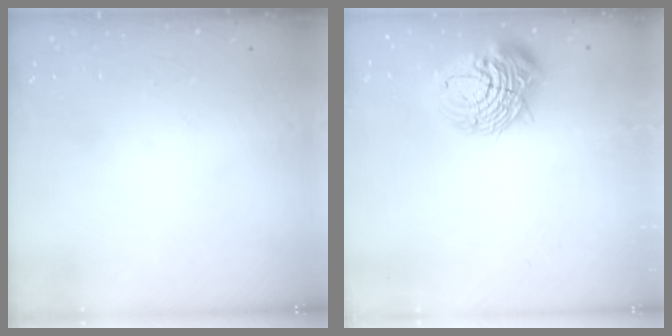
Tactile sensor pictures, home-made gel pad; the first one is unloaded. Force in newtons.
{"total": 13.3, "press": 13.2, "slide": 1.4}